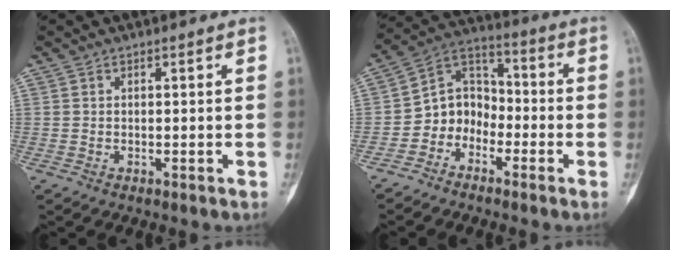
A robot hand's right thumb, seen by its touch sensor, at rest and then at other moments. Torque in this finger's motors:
{"motor_torque": [0.44, 0.30, 0.66, -0.31, -0.07]}